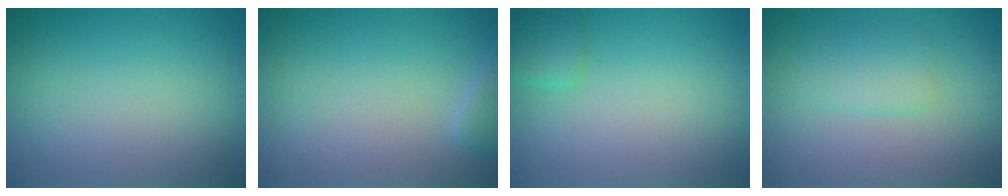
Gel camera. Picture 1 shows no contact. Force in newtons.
{"total": 1.9, "press": 1.8, "slide": 0.2}
{"total": 1.7, "press": 1.7, "slide": 0.1}
{"total": 1.9, "press": 1.9, "slide": 0.1}